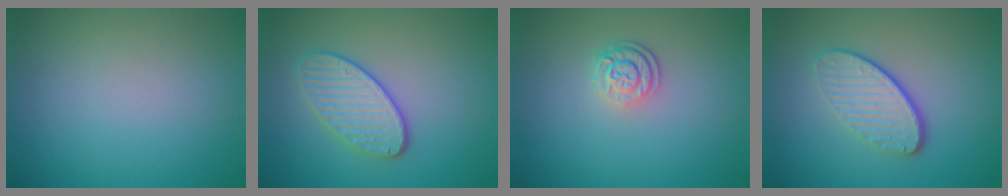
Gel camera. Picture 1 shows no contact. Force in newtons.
{"total": 3.4, "press": 3.2, "slide": 1.2}
{"total": 2.6, "press": 1.9, "slide": 1.7}
{"total": 4.1, "press": 3.1, "slide": 2.7}